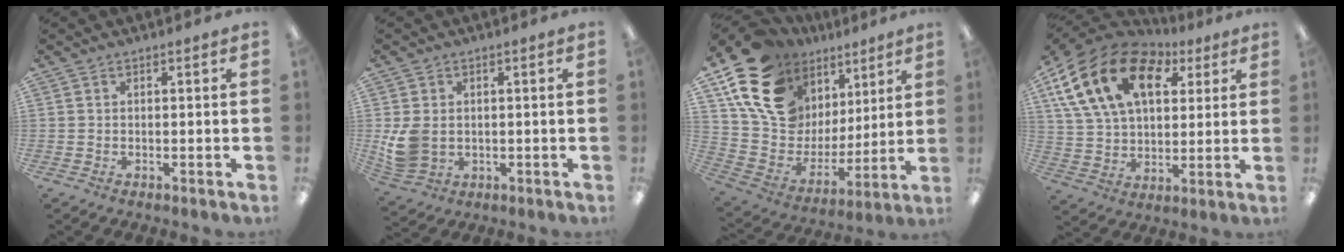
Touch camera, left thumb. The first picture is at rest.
{"total": 7.3, "force": [0.1, 6.0, 4.1], "torque": [-0.093, 0.005, 0.006]}
{"total": 19.8, "force": [12.5, 12.6, 8.8], "torque": [-0.176, -0.069, 0.242]}
{"total": 20.0, "force": [9.3, 12.6, 12.4], "torque": [-0.240, -0.025, 0.169]}